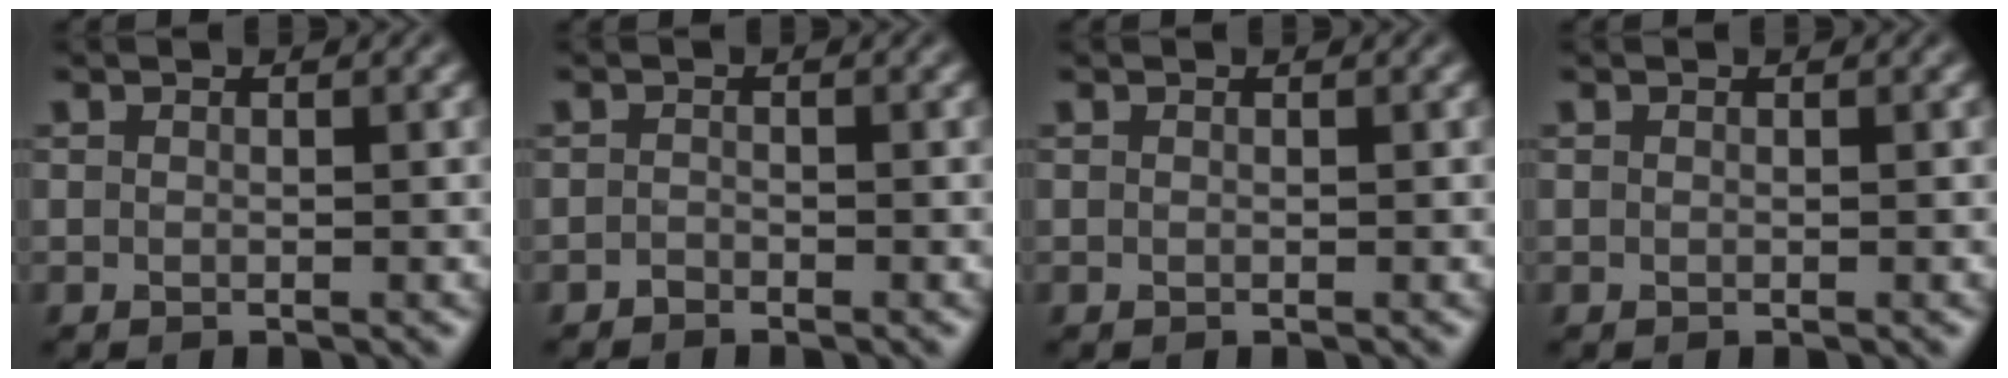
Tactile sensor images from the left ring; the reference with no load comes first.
{"total": 0.8, "force": [-0.7, 0.2, 0.0], "torque": [-0.001, 0.001, -0.016]}
{"total": 0.0}
{"total": 0.0}